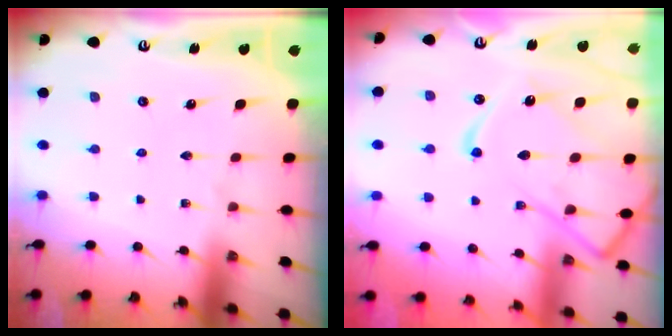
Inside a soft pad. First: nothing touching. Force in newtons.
{"total": 13.9, "press": 13.9, "slide": 0.9}